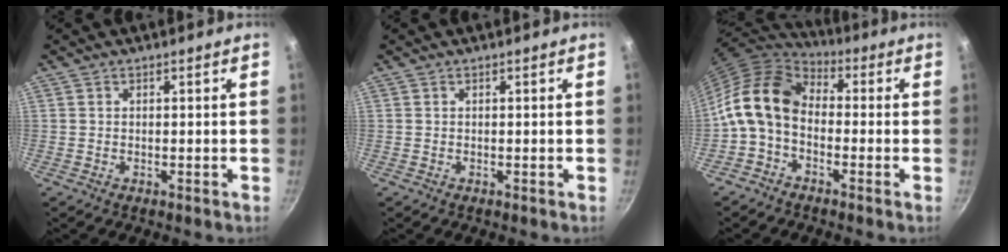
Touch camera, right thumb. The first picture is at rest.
{"total": 0.0}
{"total": 12.4, "force": [-1.7, 8.5, 8.8], "torque": [-0.155, 0.042, -0.054]}